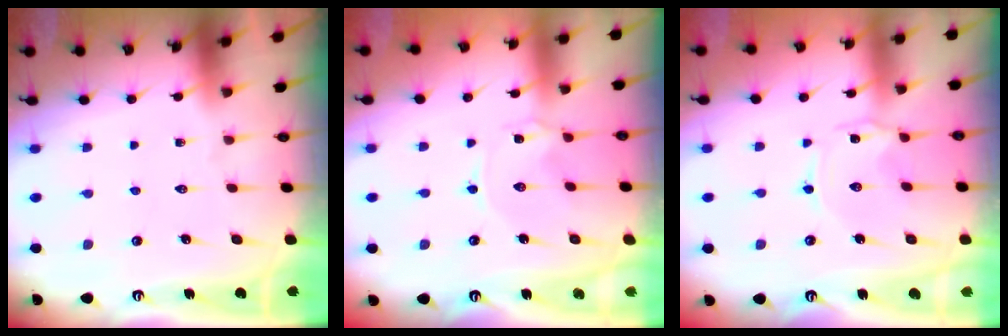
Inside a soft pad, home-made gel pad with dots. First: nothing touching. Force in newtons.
{"total": 0.0}
{"total": 1.3, "press": 1.3, "slide": 0.2}